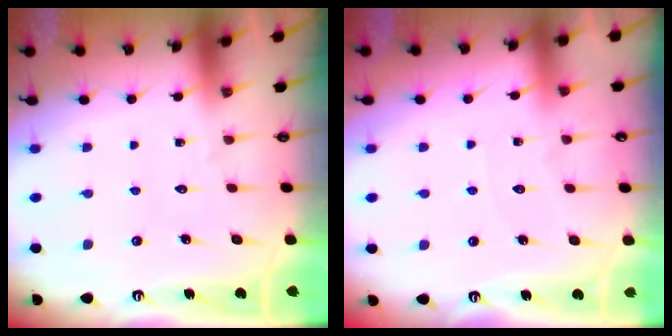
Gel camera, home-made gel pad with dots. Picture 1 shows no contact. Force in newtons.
{"total": 3.4, "press": 3.4, "slide": 0.5}